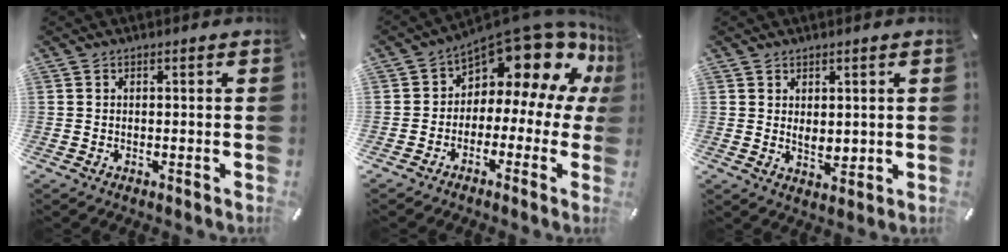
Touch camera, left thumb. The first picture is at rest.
{"total": 14.4, "force": [9.3, 7.2, 8.2], "torque": [-0.130, -0.080, 0.158]}
{"total": 3.2, "force": [1.4, 2.3, 1.8], "torque": [-0.020, -0.005, 0.024]}